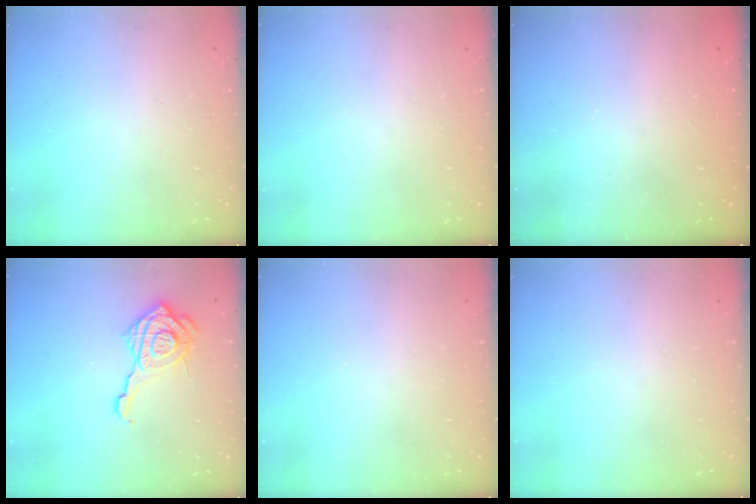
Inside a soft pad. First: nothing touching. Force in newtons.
{"total": 0.0}
{"total": 2.3, "press": 2.2, "slide": 0.7}
{"total": 14.8, "press": 14.7, "slide": 1.5}
{"total": 0.0}
{"total": 0.0}